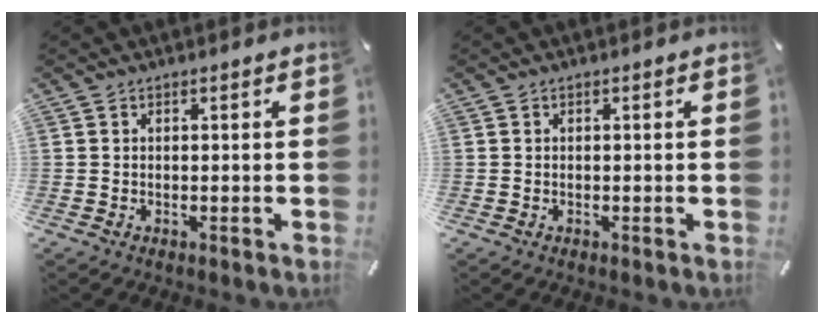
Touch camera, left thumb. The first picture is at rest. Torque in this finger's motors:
{"motor_torque": [0.22, 0.36, -0.09, -0.05, 0.00]}